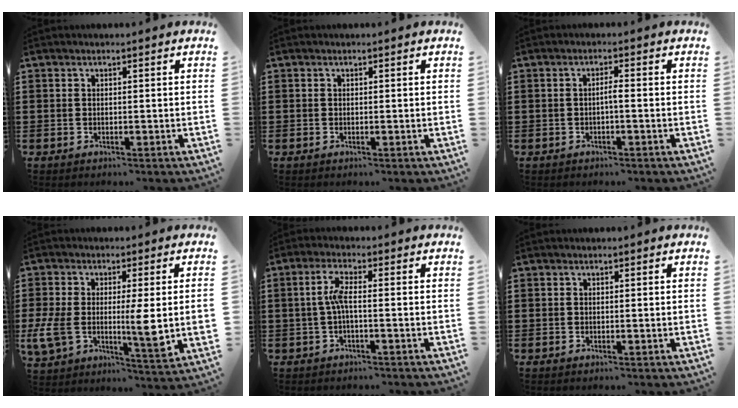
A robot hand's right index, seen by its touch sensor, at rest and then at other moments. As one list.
[{"total": 0.0}, {"total": 1.5, "force": [-0.5, 0.1, 1.4], "torque": [-0.026, -0.001, -0.010]}, {"total": 9.6, "force": [-0.8, 3.6, 8.9], "torque": [-0.166, -0.014, -0.015]}, {"total": 3.9, "force": [-0.5, 0.7, 3.8], "torque": [-0.078, 0.001, -0.015]}, {"total": 0.0}]